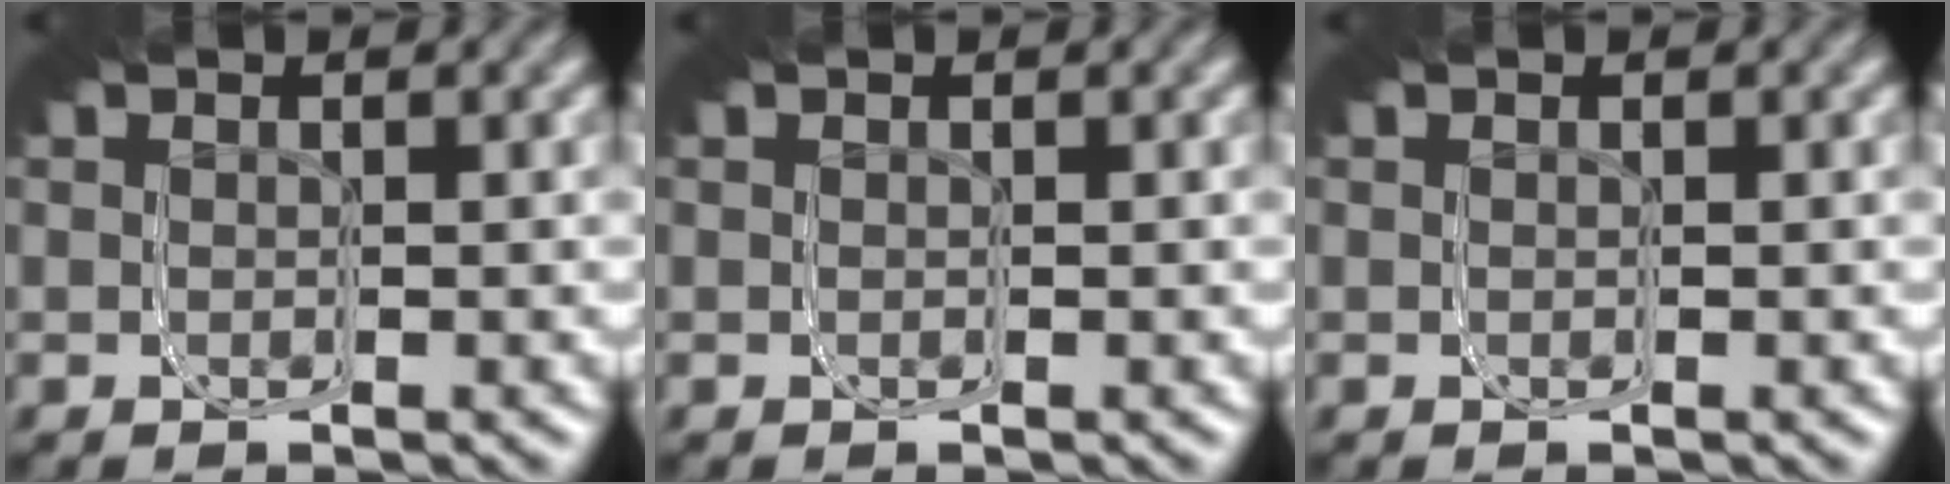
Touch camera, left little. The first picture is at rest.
{"total": 0.0}
{"total": 0.0}